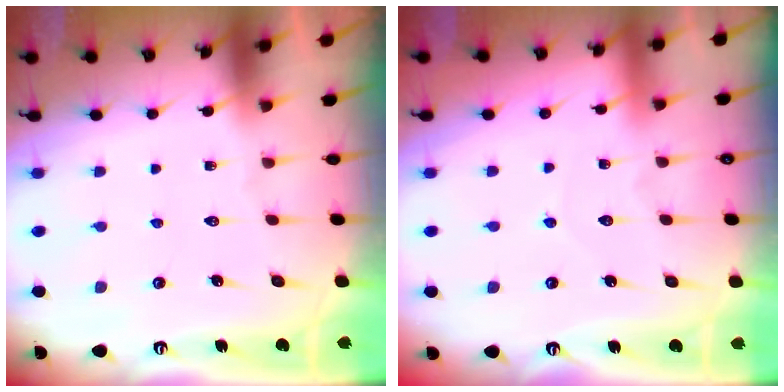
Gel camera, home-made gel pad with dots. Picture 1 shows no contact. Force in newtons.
{"total": 3.7, "press": 3.7, "slide": 0.4}